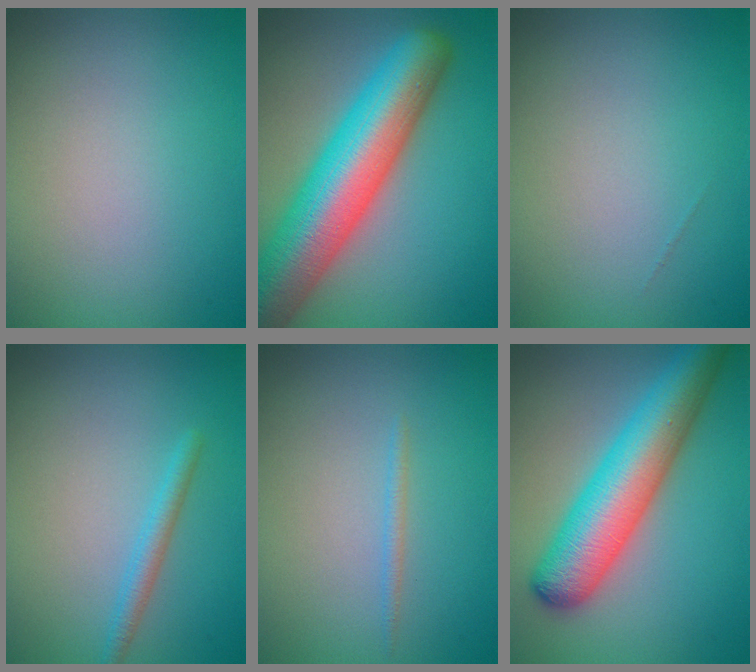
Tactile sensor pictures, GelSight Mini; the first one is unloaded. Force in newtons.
{"total": 11.8, "press": 11.8, "slide": 0.6}
{"total": 0.0}
{"total": 1.6, "press": 1.6, "slide": 0.1}
{"total": 0.7, "press": 0.7, "slide": 0.1}
{"total": 8.4, "press": 8.4, "slide": 0.3}